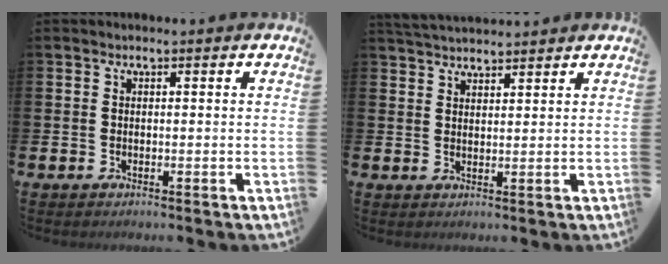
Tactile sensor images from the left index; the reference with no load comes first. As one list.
[{"total": 3.4, "force": [3.3, 0.4, 0.3], "torque": [-0.006, -0.015, 0.061]}]